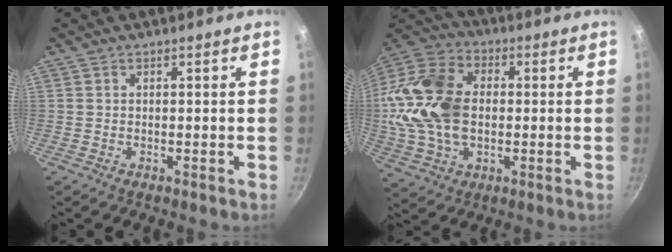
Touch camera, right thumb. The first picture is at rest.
{"total": 19.4, "force": [0.3, 13.7, 13.8], "torque": [-0.260, 0.021, 0.001]}